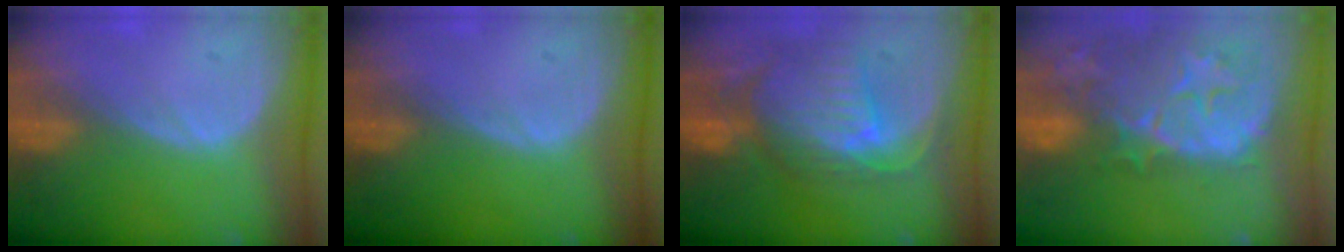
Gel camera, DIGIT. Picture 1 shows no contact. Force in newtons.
{"total": 0.0}
{"total": 10.5, "press": 9.3, "slide": 4.8}
{"total": 14.3, "press": 11.9, "slide": 8.0}